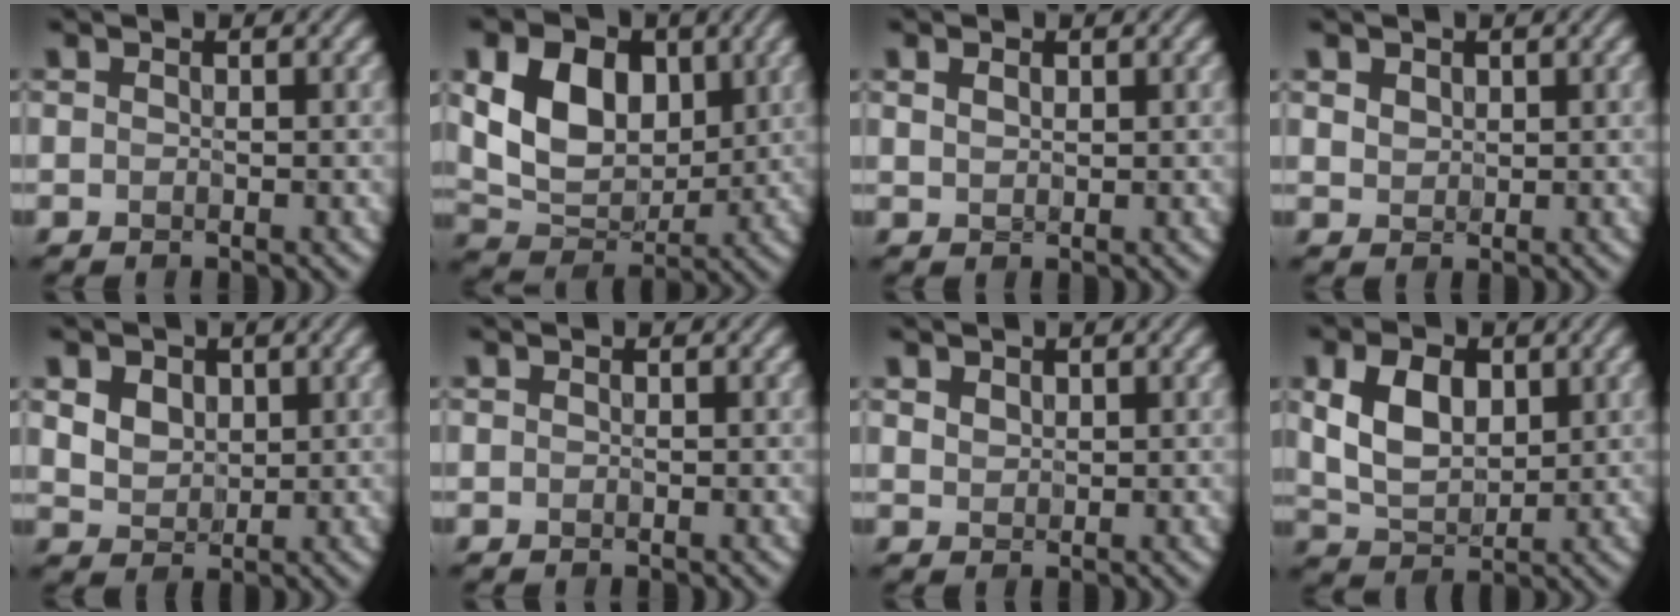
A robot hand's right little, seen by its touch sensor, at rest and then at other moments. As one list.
[{"total": 7.4, "force": [1.2, 5.3, 5.1], "torque": [-0.105, -0.011, 0.025]}, {"total": 0.6, "force": [0.3, 0.4, 0.4], "torque": [-0.013, 0.001, 0.016]}, {"total": 1.4, "force": [0.7, 1.1, 0.6], "torque": [-0.024, -0.002, 0.028]}, {"total": 3.8, "force": [1.3, 3.0, 1.9], "torque": [-0.072, 0.000, 0.039]}, {"total": 0.0}, {"total": 1.2, "force": [0.8, 0.8, 0.4], "torque": [-0.018, 0.000, 0.028]}, {"total": 5.1, "force": [0.7, 3.3, 3.8], "torque": [-0.087, -0.002, 0.020]}]